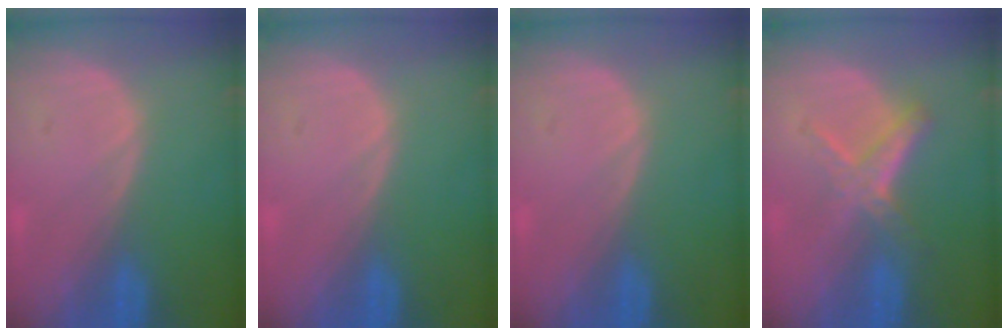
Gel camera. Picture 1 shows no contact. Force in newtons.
{"total": 0.0}
{"total": 0.0}
{"total": 5.2, "press": 5.1, "slide": 0.8}